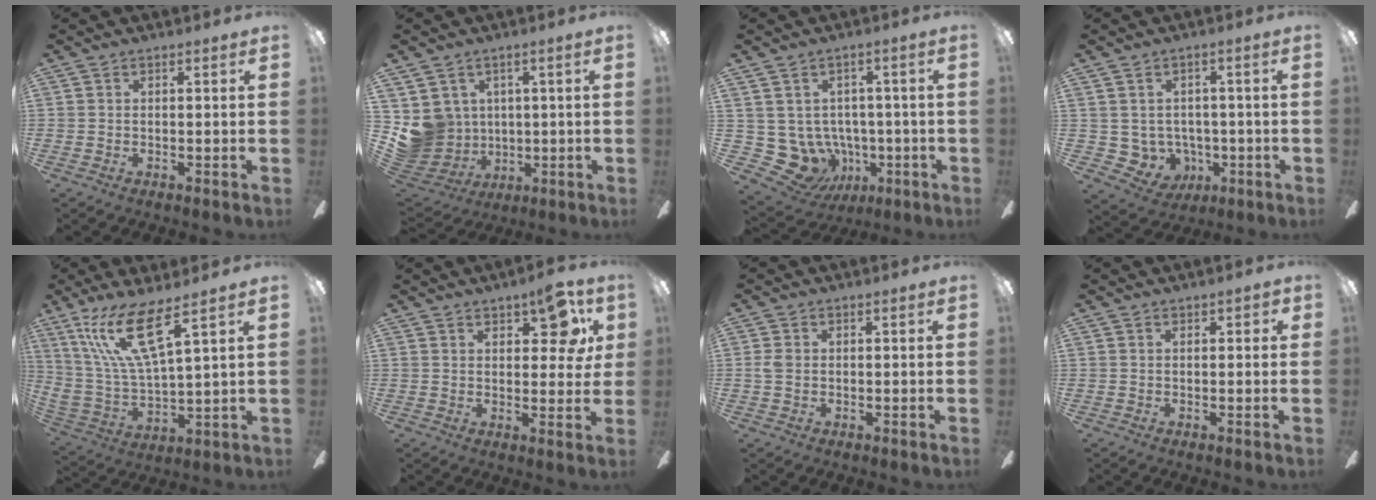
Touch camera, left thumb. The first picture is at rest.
{"total": 9.3, "force": [1.0, 9.1, 1.8], "torque": [-0.077, -0.017, 0.027]}
{"total": 9.1, "force": [-1.4, 8.5, 2.8], "torque": [-0.100, -0.008, -0.014]}
{"total": 5.9, "force": [0.4, 5.9, 0.9], "torque": [-0.061, -0.010, 0.018]}
{"total": 16.8, "force": [9.7, 4.3, 13.0], "torque": [-0.286, -0.037, 0.163]}
{"total": 9.2, "force": [4.8, 4.7, 6.3], "torque": [-0.064, -0.018, 0.080]}
{"total": 1.8, "force": [-0.1, 1.3, 1.3], "torque": [-0.026, 0.003, -0.002]}
{"total": 0.9, "force": [0.2, 0.7, 0.5], "torque": [-0.003, 0.000, 0.002]}